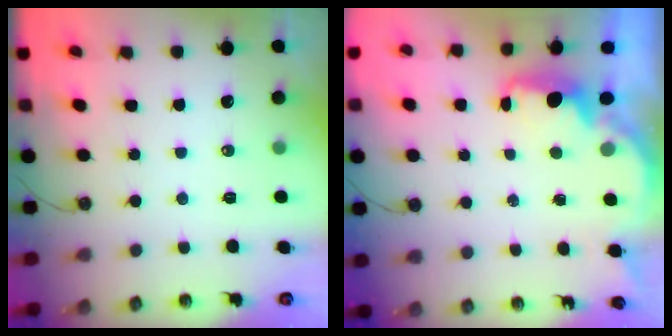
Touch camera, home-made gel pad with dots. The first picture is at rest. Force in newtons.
{"total": 2.4, "press": 2.2, "slide": 0.8}